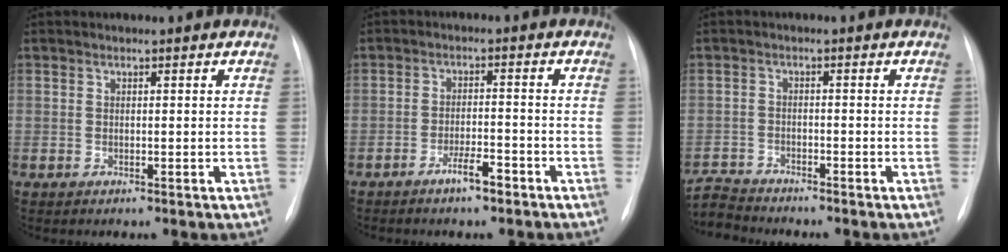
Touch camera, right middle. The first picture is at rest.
{"total": 3.5, "force": [-2.5, 0.5, 2.4], "torque": [-0.044, 0.001, -0.045]}
{"total": 4.4, "force": [-4.4, 0.0, -0.7], "torque": [0.015, -0.012, -0.082]}